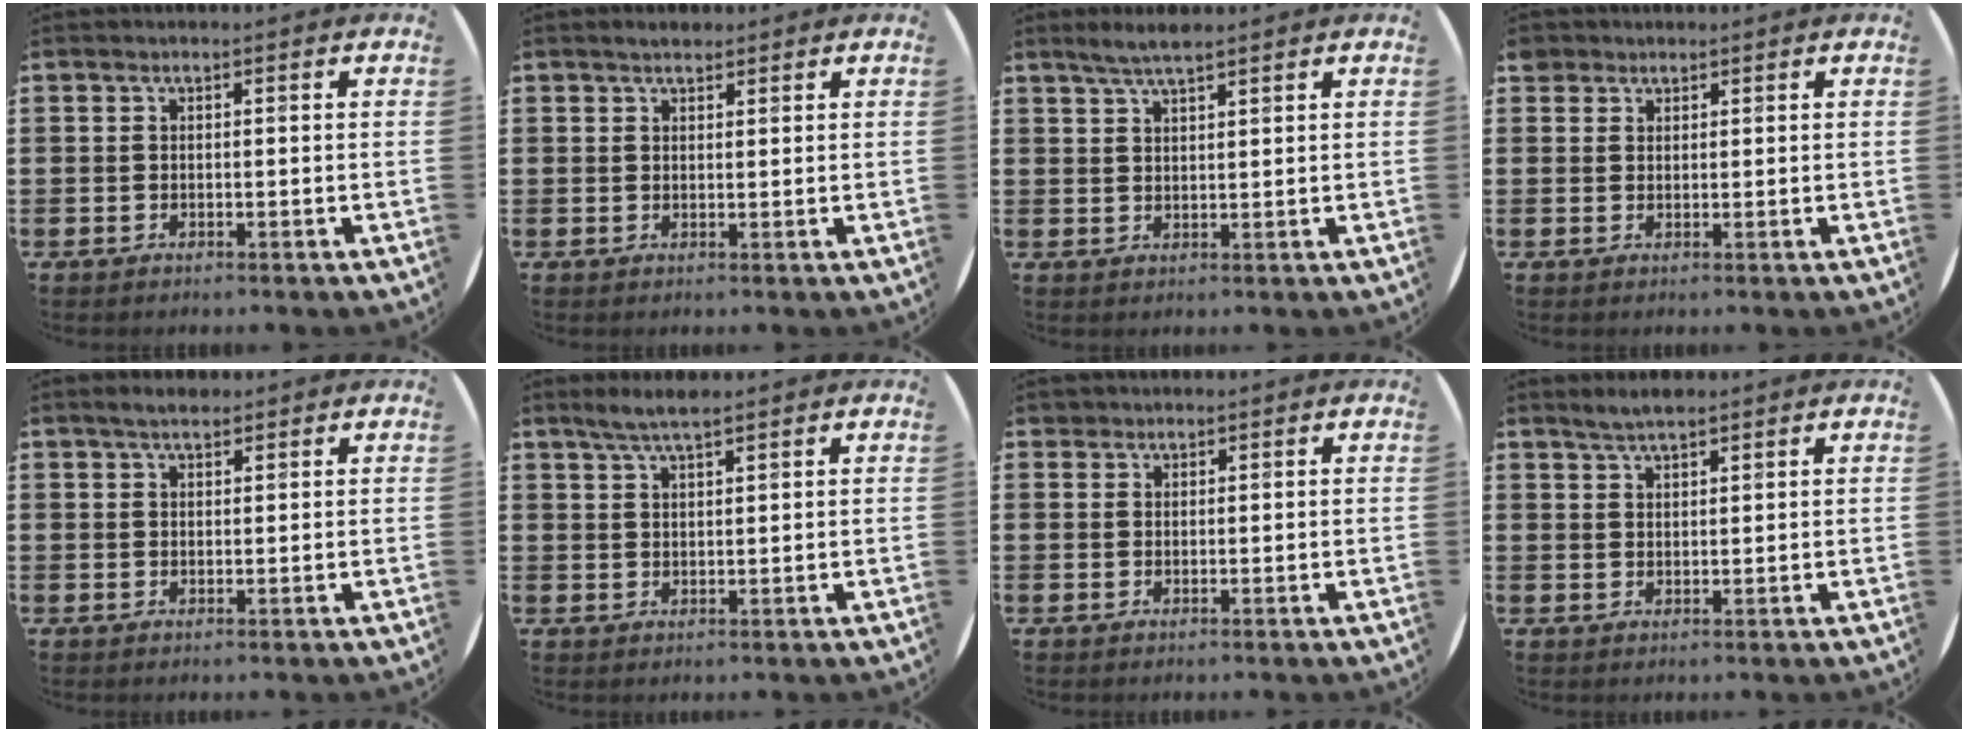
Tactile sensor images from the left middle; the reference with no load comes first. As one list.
[{"total": 1.5, "force": [1.3, 0.4, 0.4], "torque": [-0.001, 0.001, 0.023]}, {"total": 3.1, "force": [2.7, 0.3, 1.4], "torque": [-0.032, 0.001, 0.048]}, {"total": 1.7, "force": [1.4, 0.8, 0.0], "torque": [0.006, 0.001, 0.027]}, {"total": 2.0, "force": [1.7, 0.6, 0.9], "torque": [-0.010, 0.003, 0.030]}, {"total": 3.4, "force": [2.8, 0.4, 1.8], "torque": [-0.040, 0.002, 0.050]}, {"total": 1.1, "force": [1.0, 0.4, 0.0], "torque": [-0.001, 0.003, 0.020]}, {"total": 2.6, "force": [2.4, 0.4, 0.8], "torque": [-0.019, 0.003, 0.045]}]